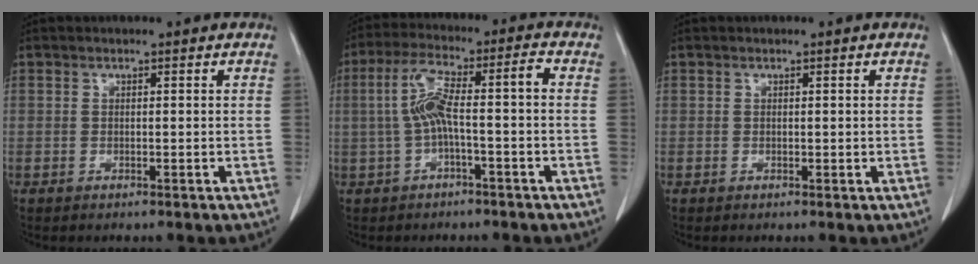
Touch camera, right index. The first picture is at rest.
{"total": 7.9, "force": [-0.7, 1.0, 7.8], "torque": [-0.160, 0.038, -0.012]}
{"total": 0.0}